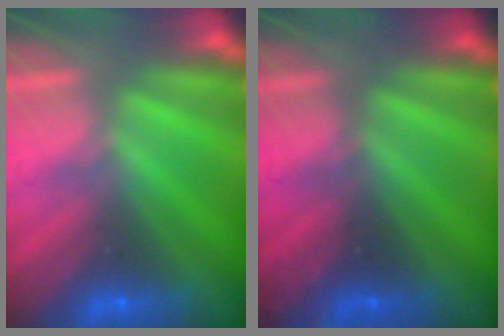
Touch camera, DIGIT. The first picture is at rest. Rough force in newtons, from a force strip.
{"total": 2.4}